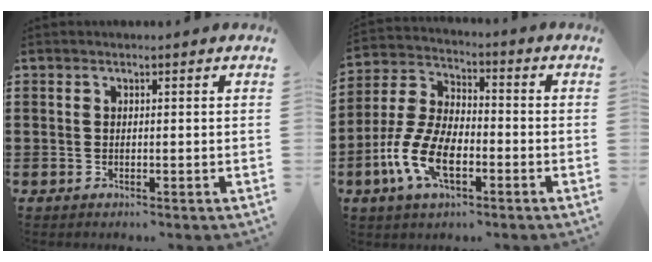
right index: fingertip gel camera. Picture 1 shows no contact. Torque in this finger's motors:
{"motor_torque": [2.14, 0.00, 1.05, 0.21]}